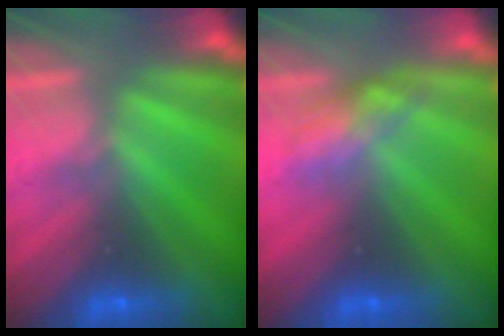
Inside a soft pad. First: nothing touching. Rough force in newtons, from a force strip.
{"total": 2.7}